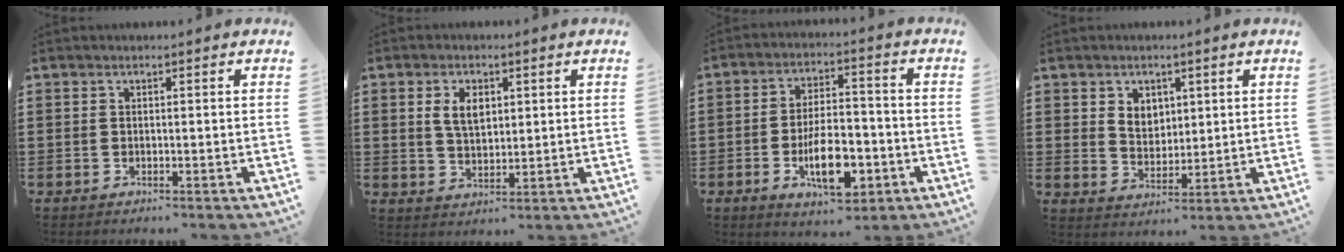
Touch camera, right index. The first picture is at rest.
{"total": 4.5, "force": [1.4, 2.6, 3.4], "torque": [-0.066, 0.008, 0.021]}
{"total": 10.1, "force": [-3.7, 4.5, 8.2], "torque": [-0.135, -0.002, -0.065]}
{"total": 3.9, "force": [2.0, 3.1, 1.3], "torque": [-0.029, 0.008, 0.035]}